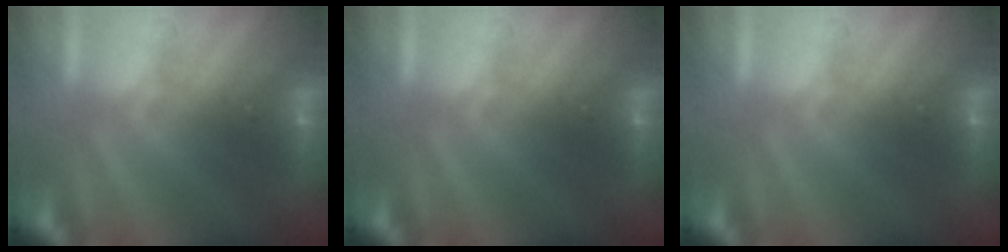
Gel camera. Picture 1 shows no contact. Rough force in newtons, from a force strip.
{"total": 0.0}
{"total": 0.0}